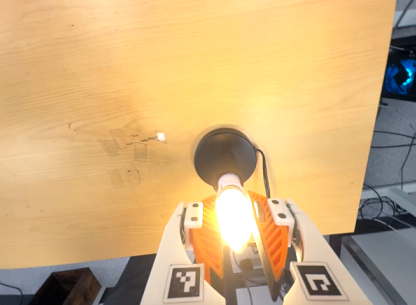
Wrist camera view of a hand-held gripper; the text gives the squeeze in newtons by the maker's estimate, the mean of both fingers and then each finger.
{"total": 13.1, "left": 12.0, "right": 14.1}